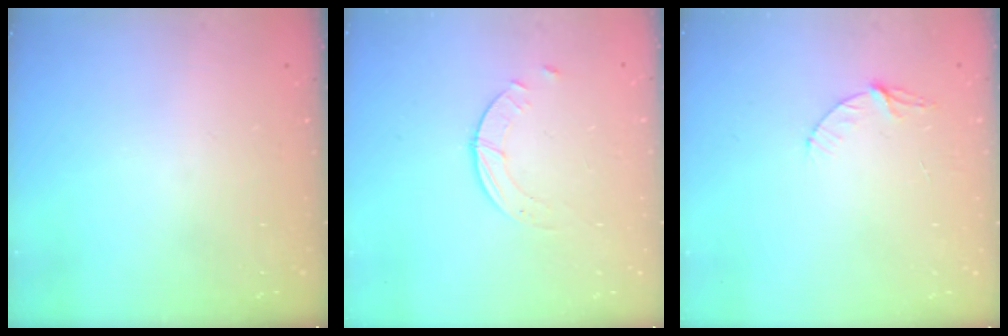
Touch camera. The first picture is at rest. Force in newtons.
{"total": 2.5, "press": 2.5, "slide": 0.3}
{"total": 4.7, "press": 4.7, "slide": 0.4}